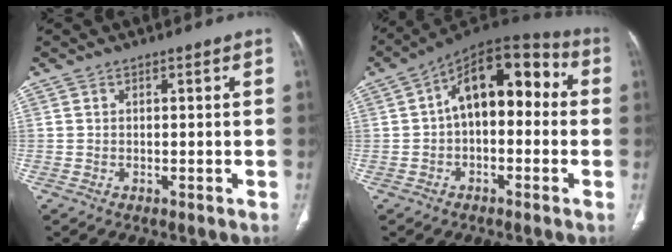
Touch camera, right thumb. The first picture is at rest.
{"total": 15.1, "force": [1.3, 8.6, 12.4], "torque": [-0.146, 0.050, 0.005]}